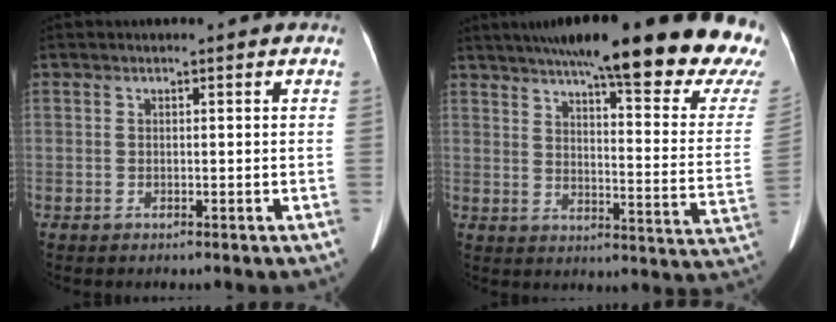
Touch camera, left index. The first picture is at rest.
{"total": 29.3, "force": [23.3, 3.2, 17.5], "torque": [-0.205, -0.043, 0.288]}